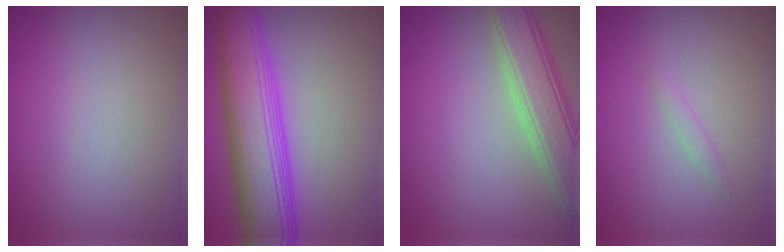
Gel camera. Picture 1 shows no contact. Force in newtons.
{"total": 9.8, "press": 9.8, "slide": 0.3}
{"total": 6.1, "press": 6.1, "slide": 0.3}
{"total": 0.7, "press": 0.7, "slide": 0.1}